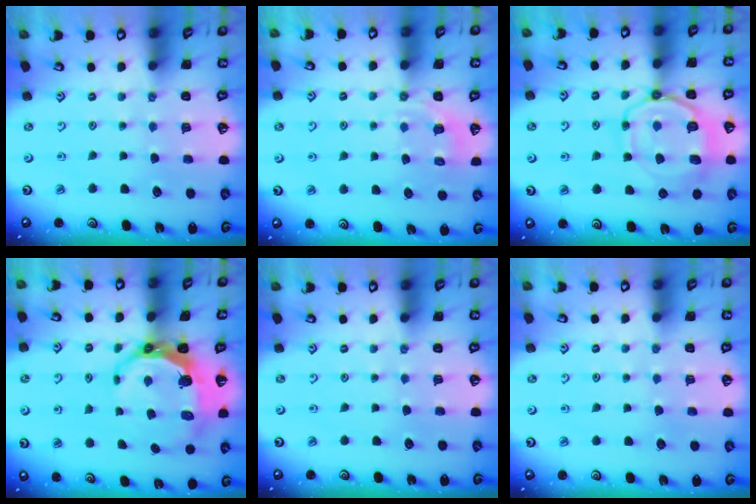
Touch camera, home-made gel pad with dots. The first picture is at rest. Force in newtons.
{"total": 3.8, "press": 3.4, "slide": 1.6}
{"total": 12.7, "press": 12.6, "slide": 1.4}
{"total": 9.7, "press": 8.4, "slide": 4.8}
{"total": 0.0}
{"total": 0.9, "press": 0.9, "slide": 0.1}